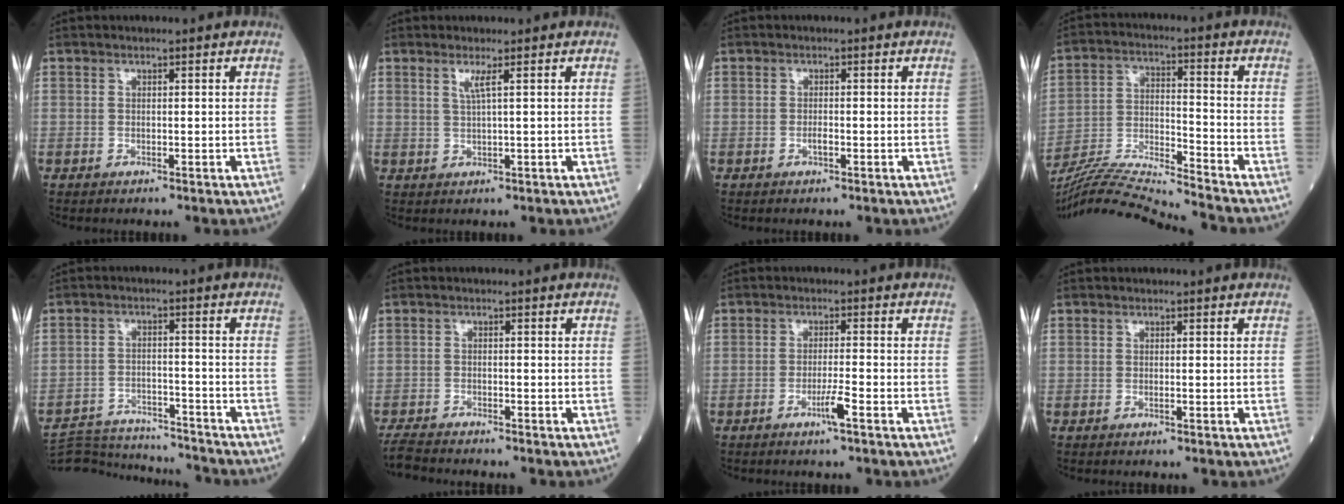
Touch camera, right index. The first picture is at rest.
{"total": 1.8, "force": [0.8, -0.5, 1.5], "torque": [-0.035, -0.005, 0.018]}
{"total": 0.9, "force": [-0.4, 0.2, 0.8], "torque": [-0.017, 0.001, -0.008]}
{"total": 15.0, "force": [-14.2, -2.0, 4.3], "torque": [-0.075, 0.003, -0.253]}
{"total": 14.4, "force": [-14.1, 1.5, 2.7], "torque": [-0.052, 0.006, -0.207]}
{"total": 3.9, "force": [-3.8, 0.2, 0.9], "torque": [-0.017, -0.016, -0.067]}
{"total": 2.9, "force": [-1.6, -0.4, 2.4], "torque": [-0.047, -0.004, -0.033]}
{"total": 0.0}